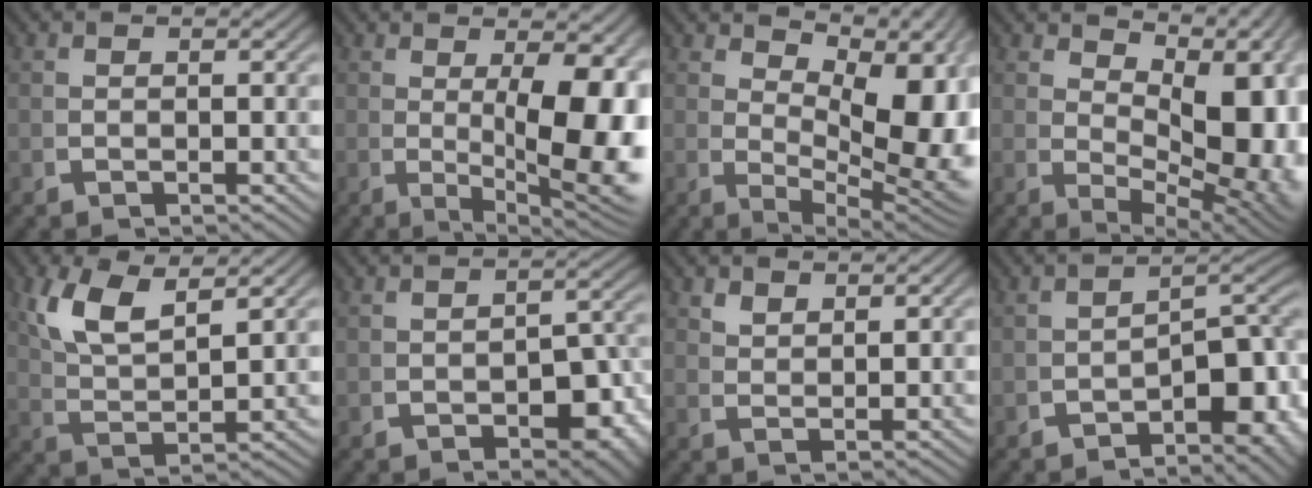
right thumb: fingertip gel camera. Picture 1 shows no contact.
{"total": 10.9, "force": [-0.3, 4.6, 9.8], "torque": [-0.139, -0.029, 0.018]}
{"total": 12.1, "force": [1.2, 6.1, 10.3], "torque": [-0.155, -0.037, 0.048]}
{"total": 12.1, "force": [1.0, 6.2, 10.4], "torque": [-0.150, -0.033, 0.046]}
{"total": 6.6, "force": [3.2, 3.1, 4.8], "torque": [-0.117, -0.013, 0.071]}
{"total": 4.5, "force": [-1.5, 2.4, 3.5], "torque": [-0.039, -0.012, -0.013]}
{"total": 2.2, "force": [2.1, 0.0, 0.5], "torque": [-0.006, 0.002, 0.050]}
{"total": 7.2, "force": [-2.7, 3.2, 5.9], "torque": [-0.069, -0.020, -0.030]}